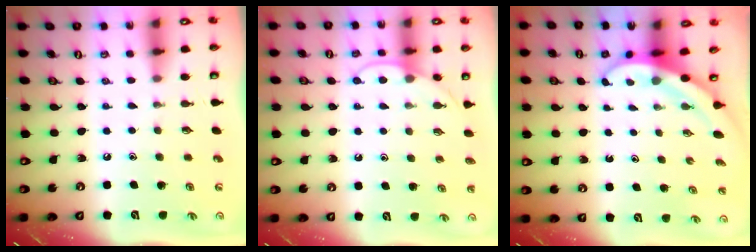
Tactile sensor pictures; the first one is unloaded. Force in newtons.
{"total": 7.2, "press": 7.2, "slide": 0.5}
{"total": 3.9, "press": 3.9, "slide": 0.2}